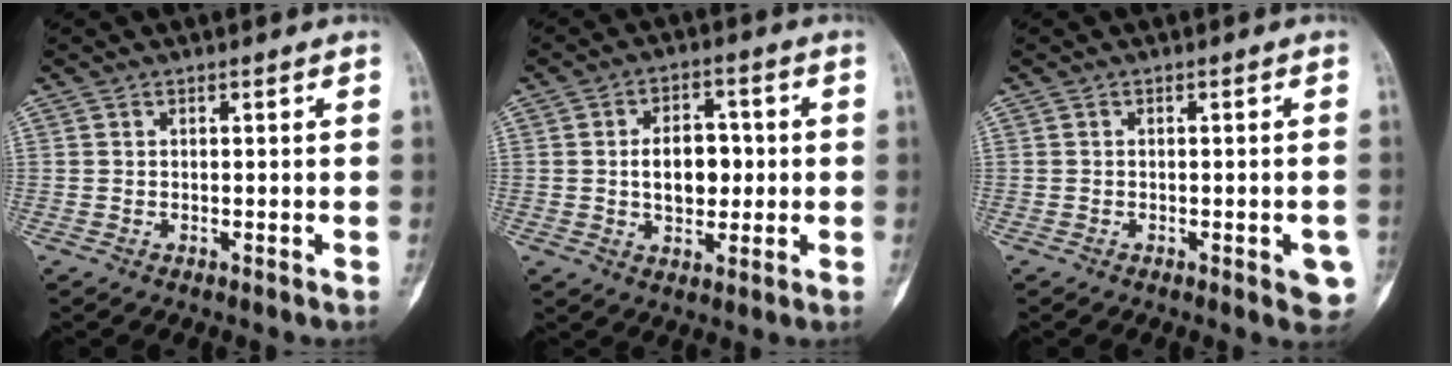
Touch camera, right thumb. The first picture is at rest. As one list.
[{"total": 8.8, "force": [0.2, 5.7, 6.7], "torque": [-0.076, 0.010, 0.004]}, {"total": 4.5, "force": [-1.6, 1.6, 3.9], "torque": [-0.031, 0.003, -0.012]}]